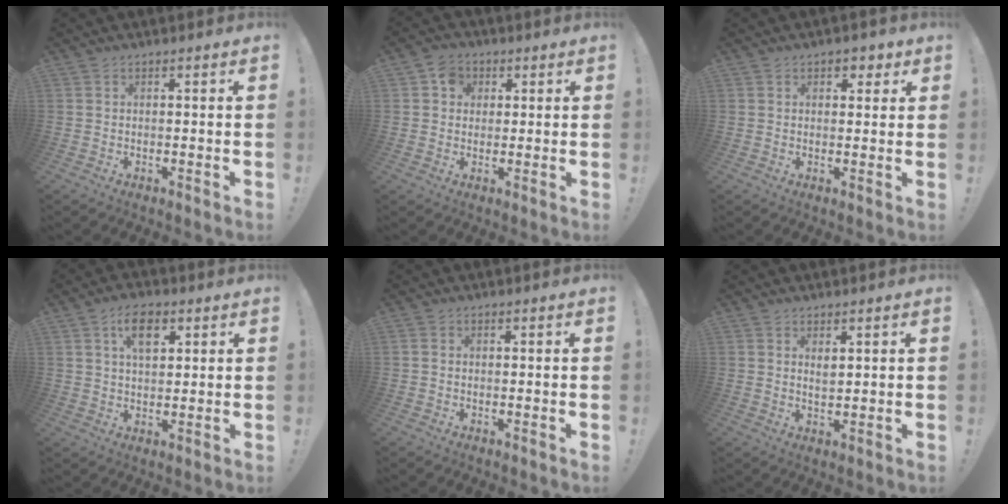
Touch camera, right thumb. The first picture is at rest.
{"total": 6.2, "force": [1.8, 5.6, 2.1], "torque": [-0.020, 0.004, 0.033]}
{"total": 3.3, "force": [1.6, 2.5, 1.5], "torque": [0.000, -0.007, 0.023]}
{"total": 8.1, "force": [3.6, 4.6, 5.7], "torque": [-0.080, 0.000, 0.061]}
{"total": 0.8, "force": [-0.1, 0.7, 0.3], "torque": [-0.015, 0.006, 0.000]}
{"total": 2.5, "force": [1.5, 1.2, 1.7], "torque": [-0.014, -0.011, 0.022]}